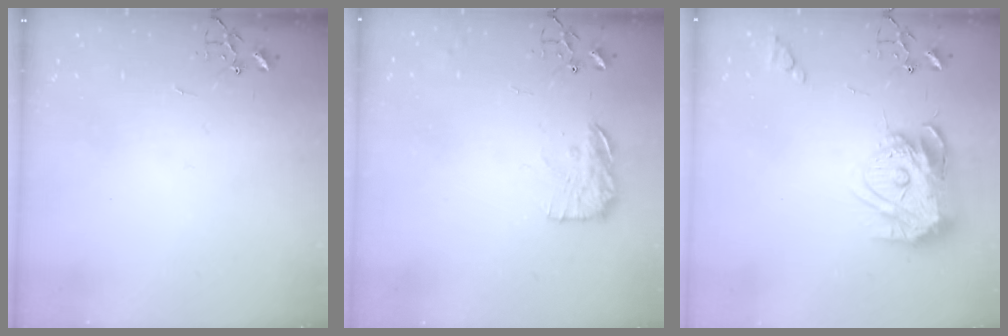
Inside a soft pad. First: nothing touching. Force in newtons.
{"total": 13.3, "press": 13.3, "slide": 0.8}
{"total": 16.3, "press": 16.2, "slide": 1.6}